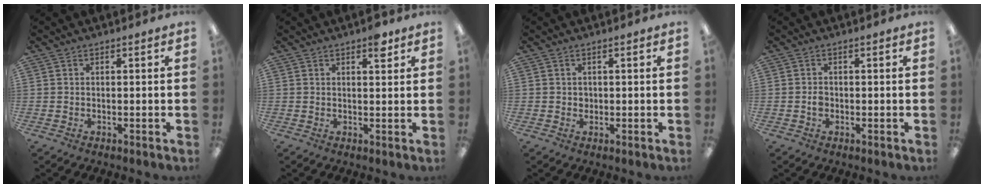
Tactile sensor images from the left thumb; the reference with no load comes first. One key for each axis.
{"total": 3.8, "fx": 2.4, "fy": 1.5, "fz": 2.5, "tx": -0.023, "ty": -0.010, "tz": 0.035}
{"total": 0.9, "fx": 0.3, "fy": 0.9, "fz": 0.2, "tx": -0.005, "ty": 0.005, "tz": 0.005}
{"total": 1.6, "fx": -0.3, "fy": 1.2, "fz": 0.9, "tx": -0.018, "ty": 0.004, "tz": -0.006}